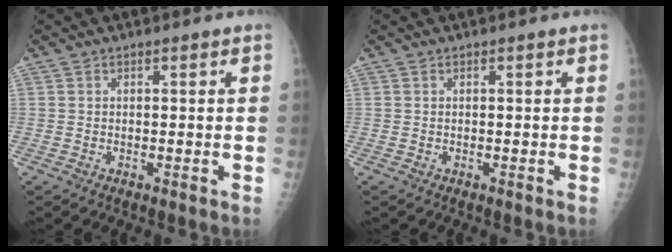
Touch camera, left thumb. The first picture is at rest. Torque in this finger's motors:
{"motor_torque": [-0.08, 0.08, -0.02, 0.02, 0.00]}